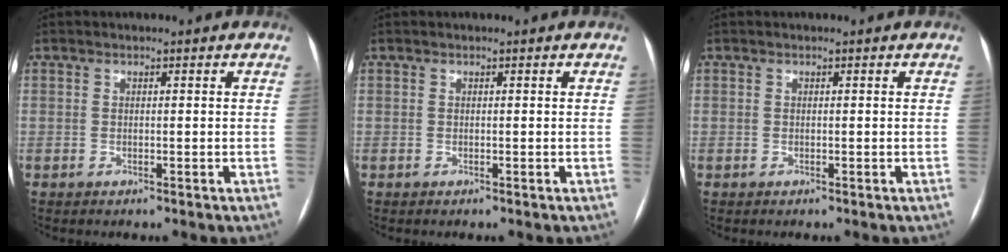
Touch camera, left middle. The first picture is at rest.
{"total": 0.0}
{"total": 0.0}